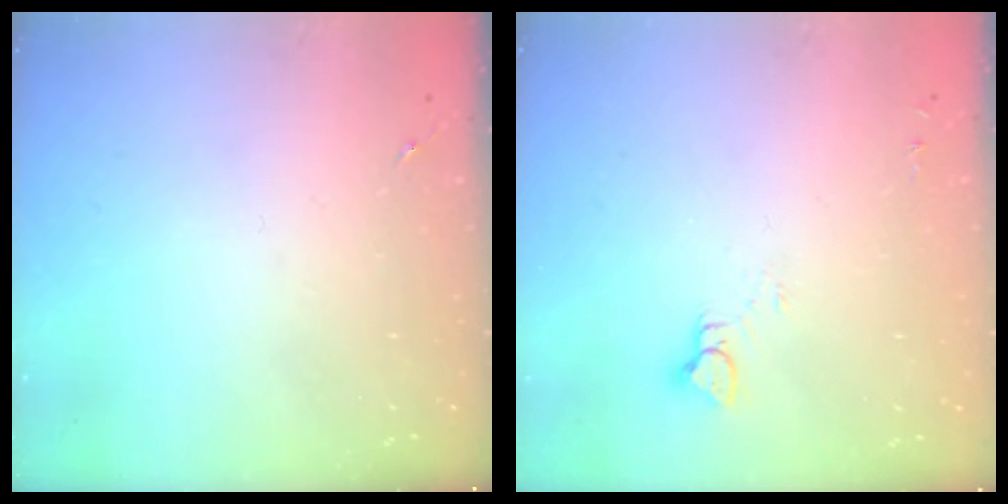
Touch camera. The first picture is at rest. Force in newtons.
{"total": 3.1, "press": 3.1, "slide": 0.2}